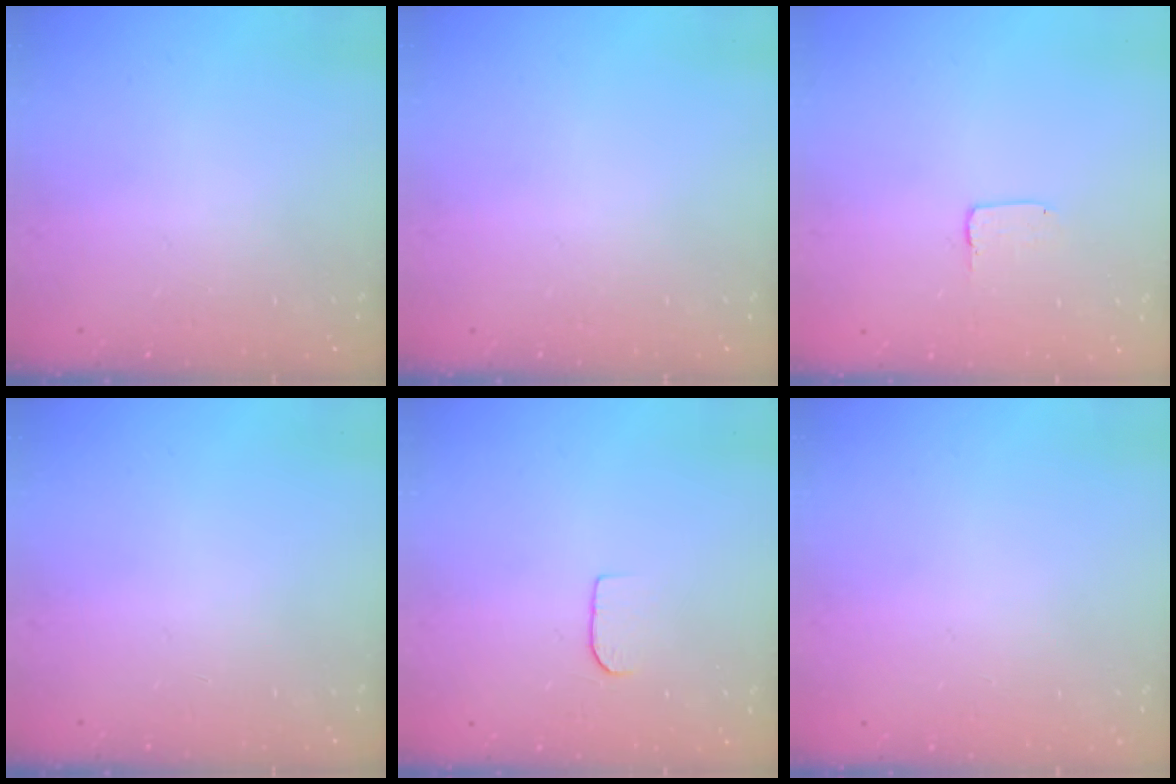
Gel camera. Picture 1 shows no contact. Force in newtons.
{"total": 0.0}
{"total": 2.0, "press": 2.0, "slide": 0.1}
{"total": 0.0}
{"total": 5.0, "press": 5.0, "slide": 0.5}
{"total": 0.7, "press": 0.6, "slide": 0.3}